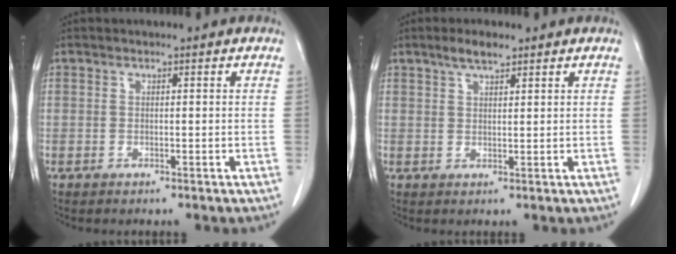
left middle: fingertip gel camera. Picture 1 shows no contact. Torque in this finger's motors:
{"motor_torque": [0.51, -0.43, 0.01, 0.02]}